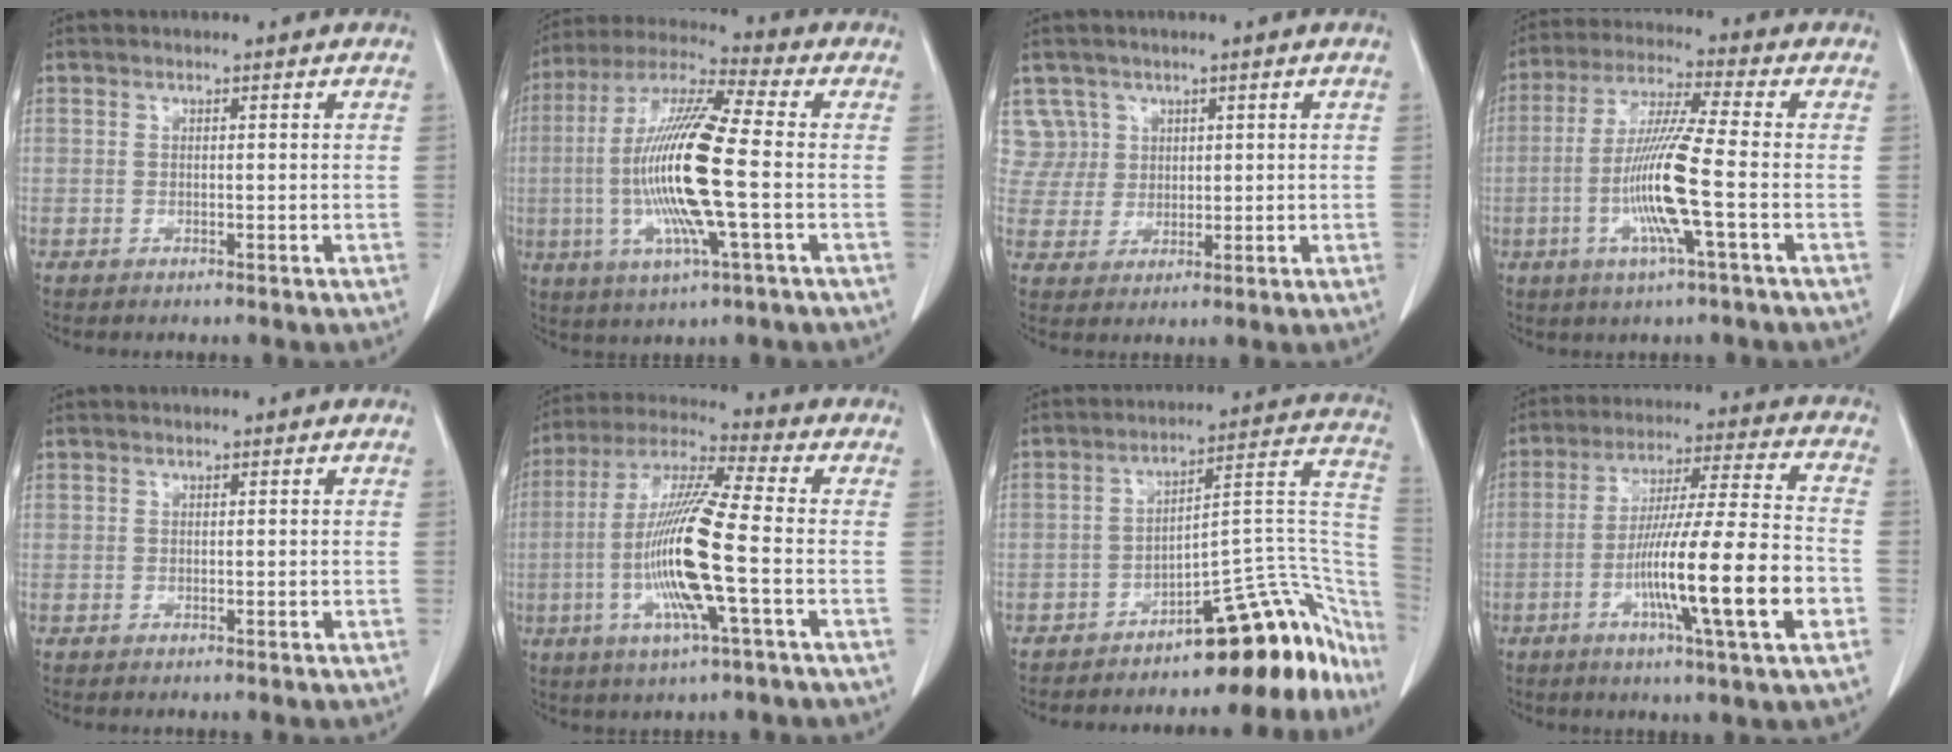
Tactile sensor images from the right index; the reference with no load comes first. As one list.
[{"total": 17.2, "force": [-2.1, 1.2, 17.0], "torque": [-0.349, -0.004, -0.045]}, {"total": 5.3, "force": [2.7, 4.5, -0.6], "torque": [0.027, 0.013, 0.058]}, {"total": 11.7, "force": [-2.7, -0.4, 11.3], "torque": [-0.226, -0.009, -0.058]}, {"total": 0.0}, {"total": 15.2, "force": [-3.0, 0.4, 14.9], "torque": [-0.304, -0.007, -0.064]}, {"total": 20.1, "force": [-15.3, 5.7, 11.7], "torque": [-0.055, 0.077, -0.207]}, {"total": 17.4, "force": [-5.3, 0.1, 16.6], "torque": [-0.282, -0.008, -0.088]}]